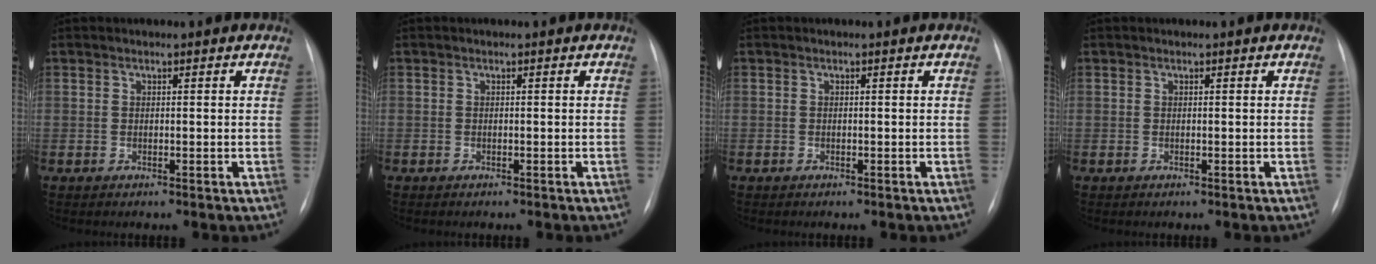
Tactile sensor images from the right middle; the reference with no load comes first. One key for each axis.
{"total": 0.0}
{"total": 0.0}
{"total": 0.0}